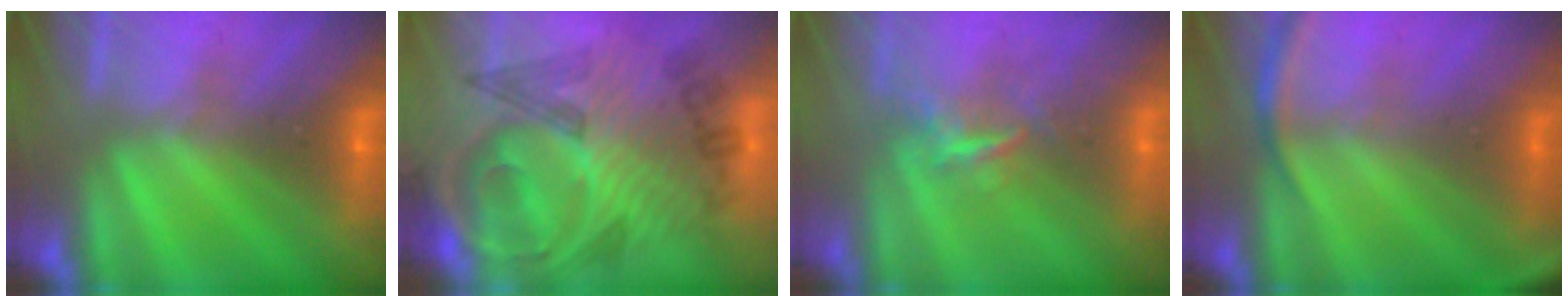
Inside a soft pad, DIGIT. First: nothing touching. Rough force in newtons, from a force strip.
{"total": 8.1}
{"total": 3.6}
{"total": 2.7}